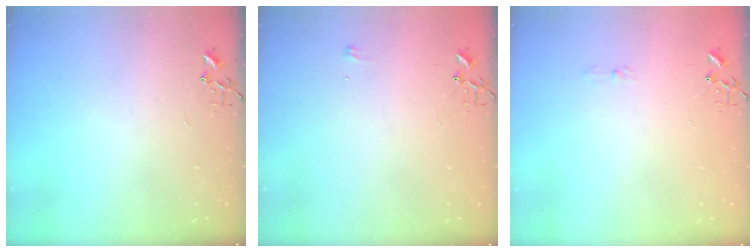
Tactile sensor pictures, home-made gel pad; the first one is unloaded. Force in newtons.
{"total": 4.3, "press": 4.3, "slide": 0.5}
{"total": 2.9, "press": 2.9, "slide": 0.5}